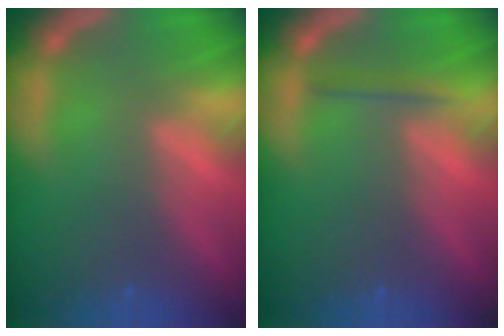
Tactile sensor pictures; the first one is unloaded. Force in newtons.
{"total": 1.4}